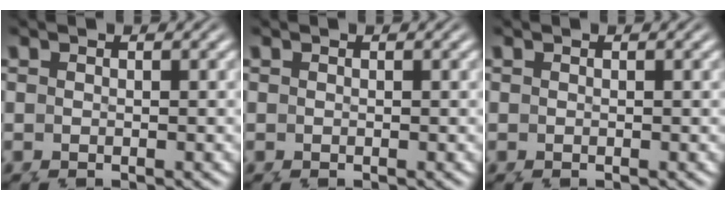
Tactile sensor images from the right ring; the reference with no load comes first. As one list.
[{"total": 0.0}, {"total": 0.0}]